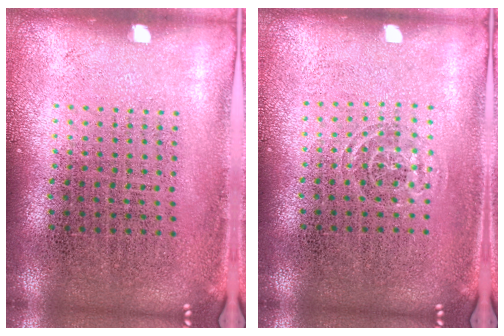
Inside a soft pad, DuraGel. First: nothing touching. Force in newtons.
{"total": 0.8, "press": 0.6, "slide": 0.6}